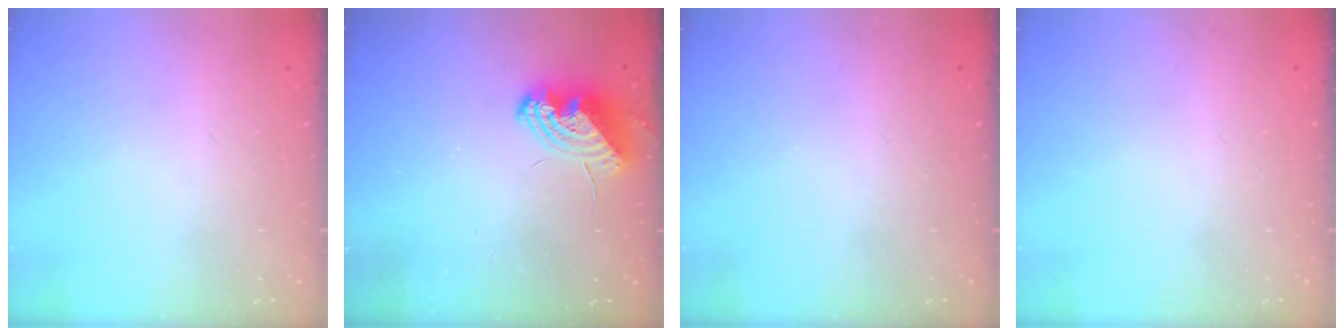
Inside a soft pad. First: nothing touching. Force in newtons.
{"total": 8.5, "press": 8.3, "slide": 1.5}
{"total": 0.0}
{"total": 0.0}